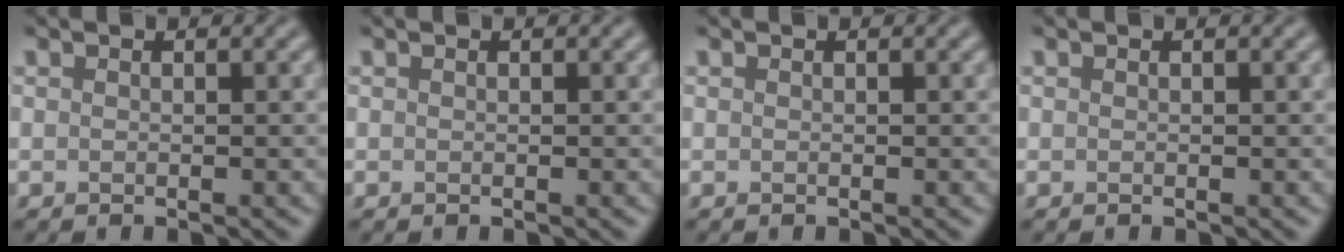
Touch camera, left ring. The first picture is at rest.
{"total": 0.0}
{"total": 0.0}
{"total": 0.0}